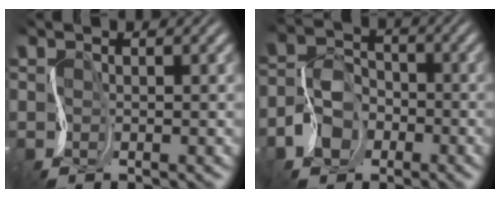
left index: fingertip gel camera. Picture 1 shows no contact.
{"total": 3.2, "force": [-1.8, 2.5, 0.8], "torque": [-0.030, 0.016, -0.046]}